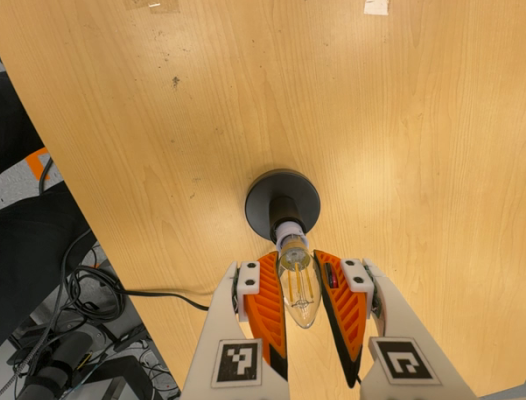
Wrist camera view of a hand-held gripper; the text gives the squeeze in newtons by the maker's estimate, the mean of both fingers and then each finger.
{"total": 15.1, "left": 14.4, "right": 15.8}